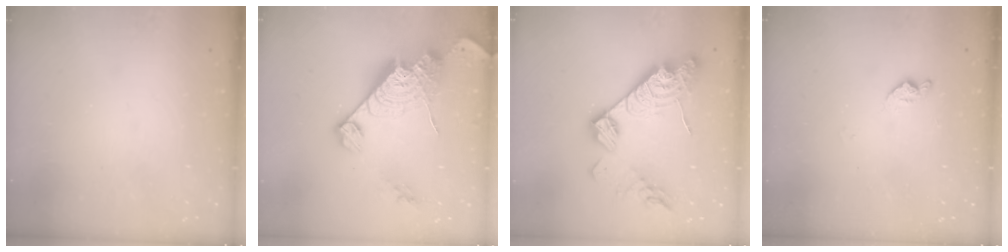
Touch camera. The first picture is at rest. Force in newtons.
{"total": 21.5, "press": 21.4, "slide": 2.0}
{"total": 20.3, "press": 20.2, "slide": 1.8}
{"total": 8.6, "press": 8.5, "slide": 0.8}